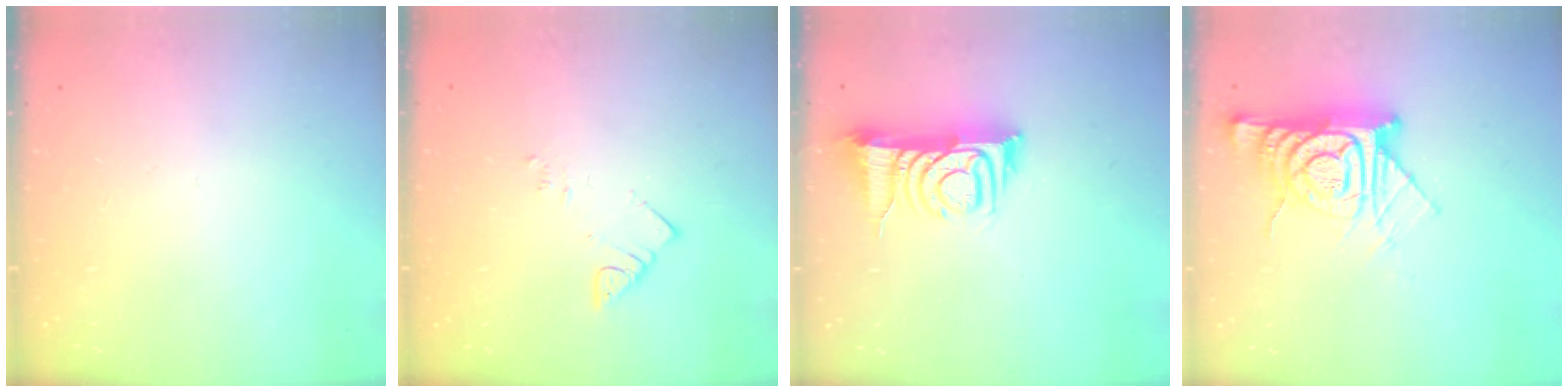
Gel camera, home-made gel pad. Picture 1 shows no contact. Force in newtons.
{"total": 3.8, "press": 3.7, "slide": 0.5}
{"total": 9.4, "press": 9.3, "slide": 1.2}
{"total": 14.6, "press": 14.5, "slide": 1.4}